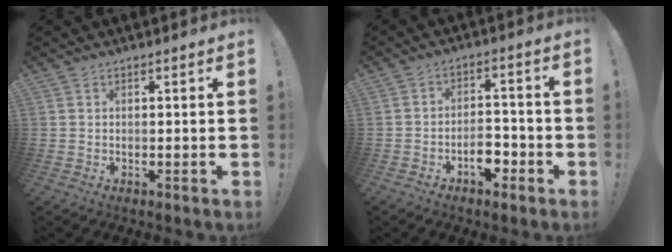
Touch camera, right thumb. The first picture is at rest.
{"total": 6.9, "force": [-3.8, 4.2, 4.0], "torque": [-0.067, 0.022, -0.062]}